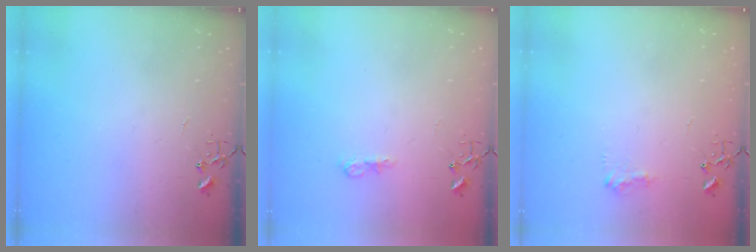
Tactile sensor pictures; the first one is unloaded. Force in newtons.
{"total": 7.9, "press": 7.9, "slide": 0.9}
{"total": 7.9, "press": 7.9, "slide": 0.6}